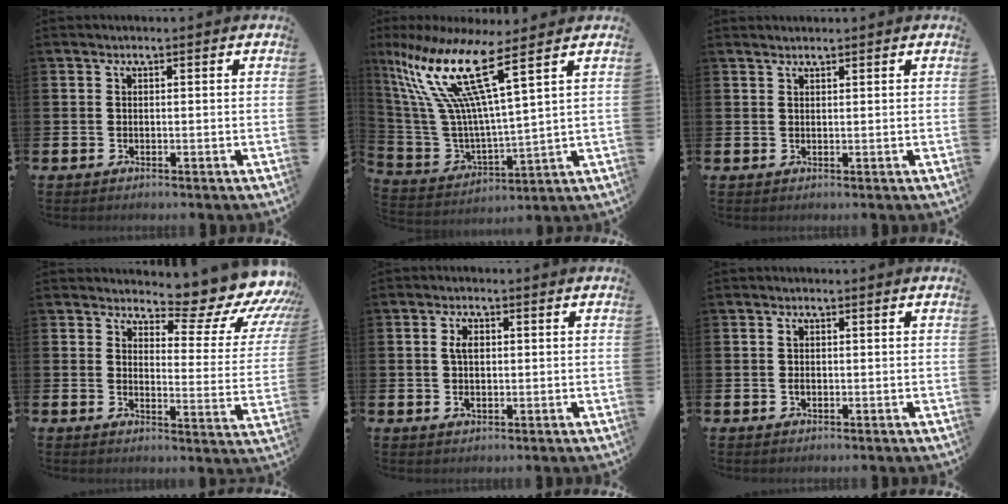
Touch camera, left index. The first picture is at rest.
{"total": 13.5, "force": [8.2, 2.6, 10.3], "torque": [-0.240, -0.052, 0.131]}
{"total": 0.7, "force": [0.7, 0.1, -0.1], "torque": [0.003, 0.002, 0.012]}
{"total": 7.4, "force": [6.2, 2.6, 3.1], "torque": [-0.039, -0.068, 0.095]}
{"total": 2.7, "force": [0.5, 1.6, 2.2], "torque": [-0.032, 0.001, 0.005]}
{"total": 1.0, "force": [0.2, 0.6, 0.8], "torque": [-0.013, 0.002, 0.001]}